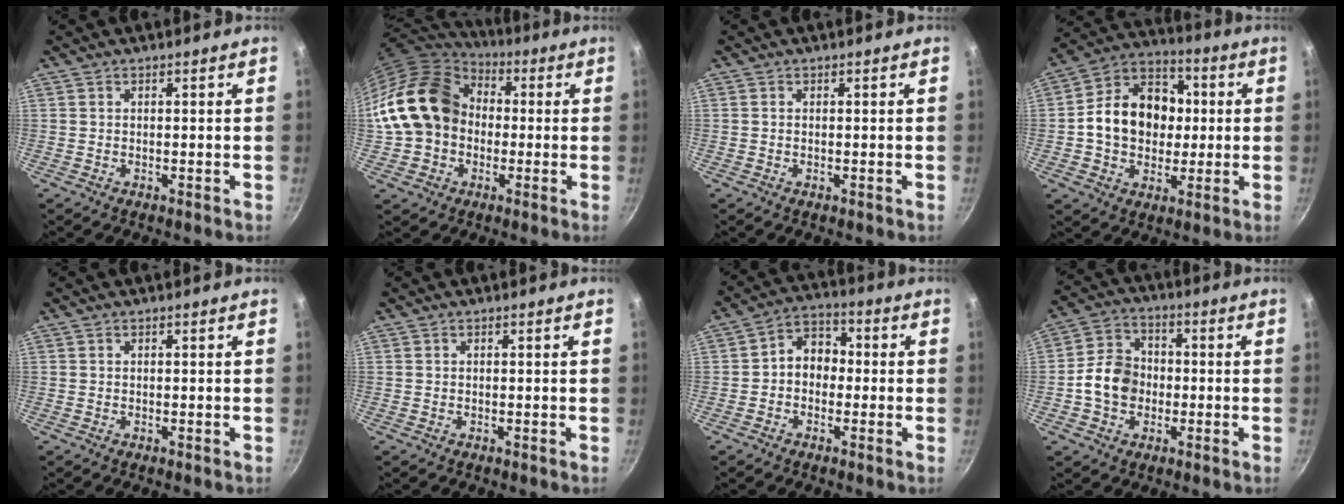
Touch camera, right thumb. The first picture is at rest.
{"total": 17.5, "force": [0.1, 14.3, 10.1], "torque": [-0.162, 0.043, -0.003]}
{"total": 0.0}
{"total": 16.4, "force": [0.6, 12.9, 10.1], "torque": [-0.134, 0.026, -0.004]}
{"total": 0.0}
{"total": 0.0}
{"total": 7.0, "force": [-0.5, 5.6, 4.2], "torque": [-0.027, 0.026, -0.026]}
{"total": 9.7, "force": [-1.5, 7.9, 5.5], "torque": [-0.068, 0.026, -0.040]}